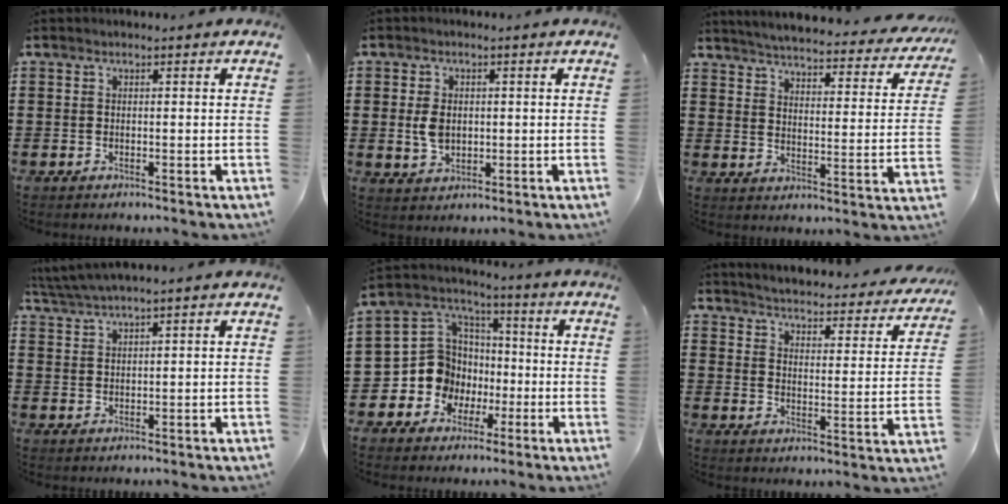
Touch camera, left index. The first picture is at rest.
{"total": 4.0, "force": [0.3, 2.7, 2.9], "torque": [-0.069, 0.005, 0.005]}
{"total": 4.2, "force": [4.0, -0.3, 1.1], "torque": [-0.045, -0.036, 0.063]}
{"total": 2.9, "force": [2.5, -0.3, 1.3], "torque": [-0.033, -0.001, 0.047]}
{"total": 10.3, "force": [-2.0, 9.8, 2.7], "torque": [-0.109, 0.002, -0.032]}
{"total": 3.7, "force": [3.6, -0.3, 0.5], "torque": [-0.032, -0.036, 0.054]}